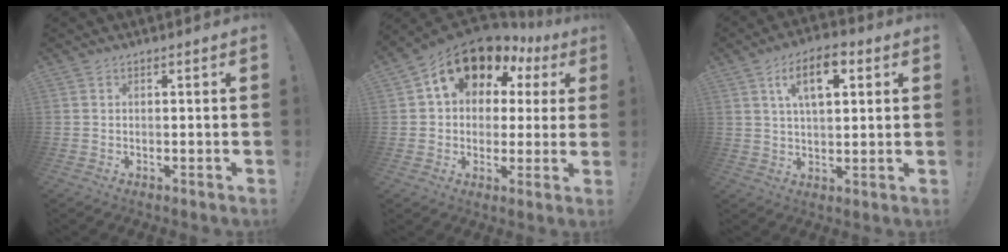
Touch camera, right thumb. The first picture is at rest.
{"total": 14.5, "force": [8.9, 8.9, 7.2], "torque": [-0.115, -0.058, 0.159]}
{"total": 10.5, "force": [4.2, 5.1, 8.2], "torque": [-0.121, 0.000, 0.069]}